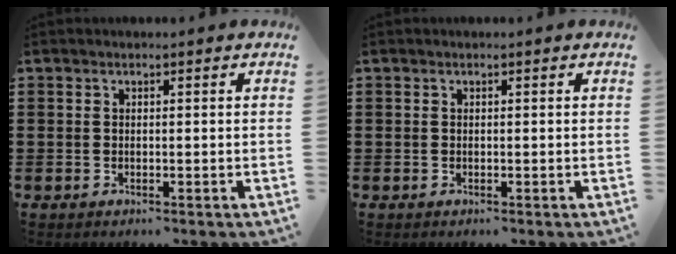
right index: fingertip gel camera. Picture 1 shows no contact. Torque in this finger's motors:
{"motor_torque": [0.00, 0.00, 0.00, 0.00]}